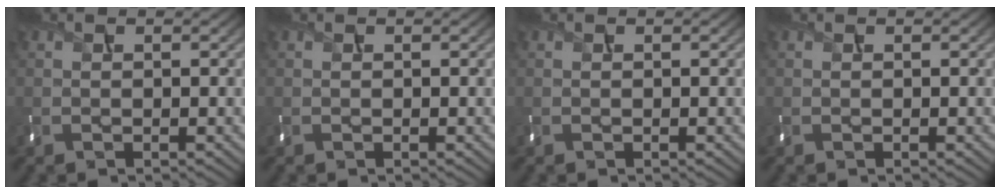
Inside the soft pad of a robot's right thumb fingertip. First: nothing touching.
{"total": 0.0}
{"total": 0.0}
{"total": 0.0}